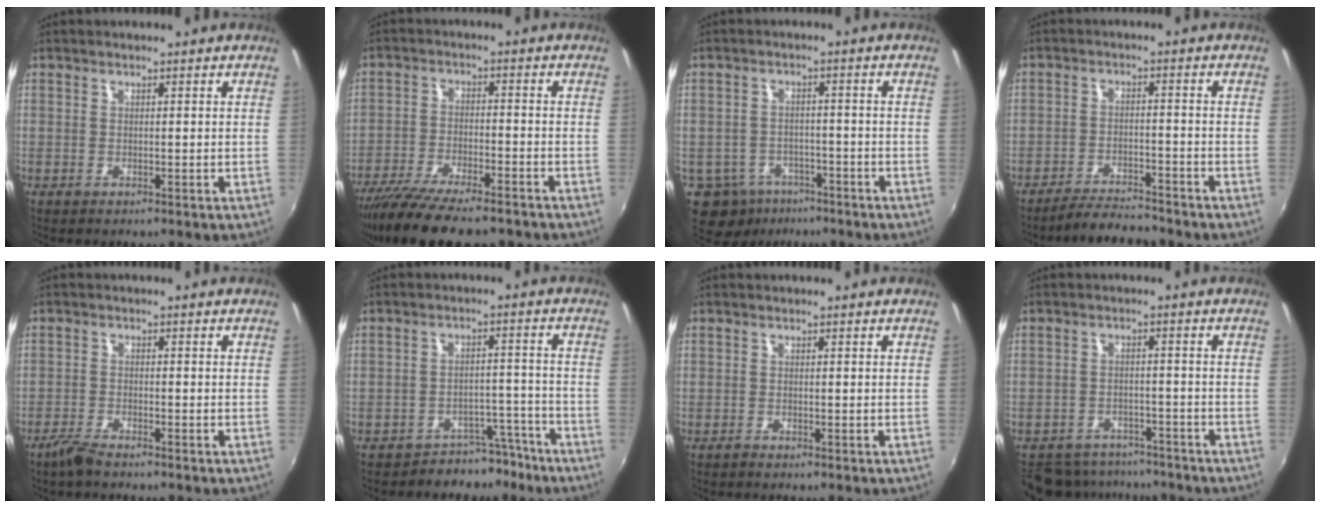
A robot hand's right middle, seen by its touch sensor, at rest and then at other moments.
{"total": 15.3, "force": [-12.5, 3.4, 8.1], "torque": [-0.165, -0.042, -0.205]}
{"total": 10.0, "force": [-5.9, 7.5, 3.1], "torque": [-0.096, 0.003, -0.078]}
{"total": 6.9, "force": [-6.5, 1.0, 1.9], "torque": [-0.056, 0.001, -0.104]}
{"total": 3.4, "force": [-2.9, 0.5, 1.7], "torque": [-0.053, -0.003, -0.059]}
{"total": 6.8, "force": [-5.6, 3.6, 1.0], "torque": [-0.009, 0.031, -0.074]}
{"total": 0.5, "force": [-0.5, 0.0, 0.1], "torque": [-0.001, -0.001, -0.012]}
{"total": 12.0, "force": [-10.2, 5.6, 2.9], "torque": [-0.082, 0.006, -0.144]}